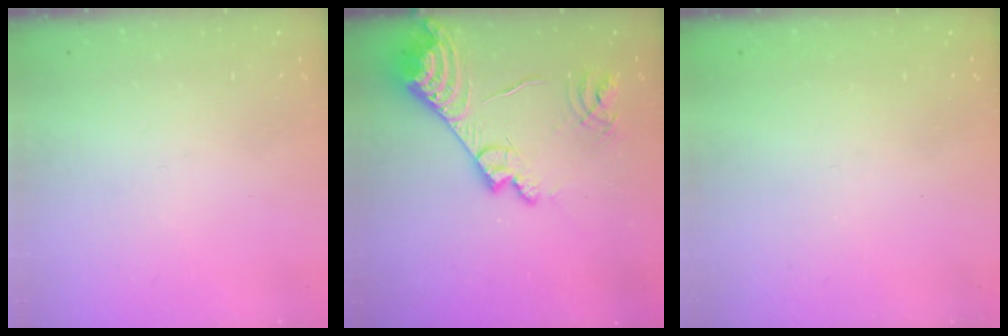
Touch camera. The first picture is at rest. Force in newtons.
{"total": 17.3, "press": 17.2, "slide": 1.8}
{"total": 0.9, "press": 0.9, "slide": 0.1}